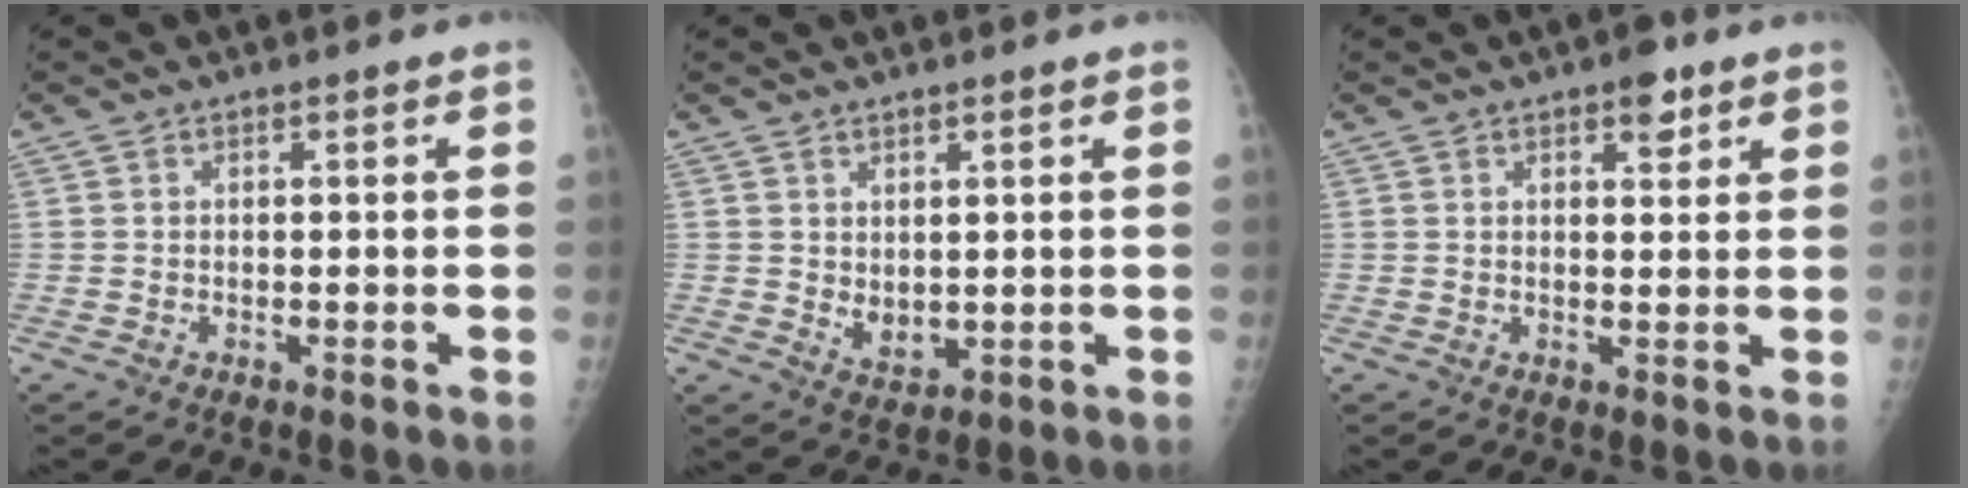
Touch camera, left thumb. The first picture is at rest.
{"total": 3.9, "force": [1.1, 2.4, 2.9], "torque": [-0.037, -0.017, 0.029]}
{"total": 3.8, "force": [2.3, 1.8, 2.4], "torque": [-0.017, -0.010, 0.030]}